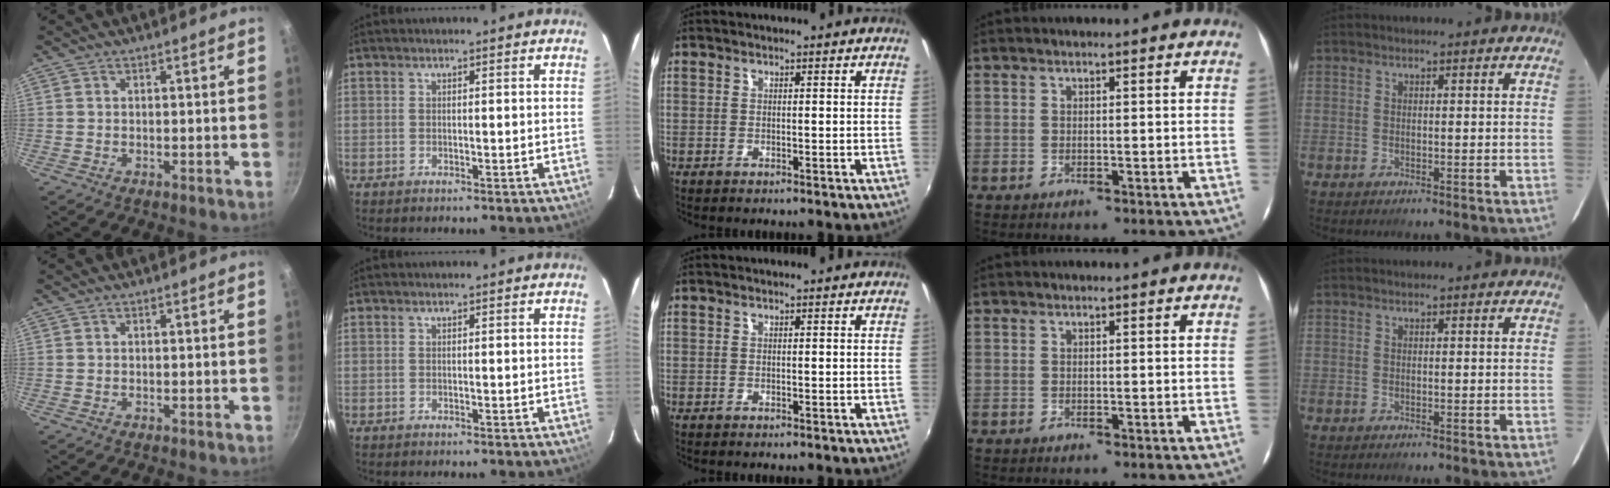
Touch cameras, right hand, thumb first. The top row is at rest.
{}